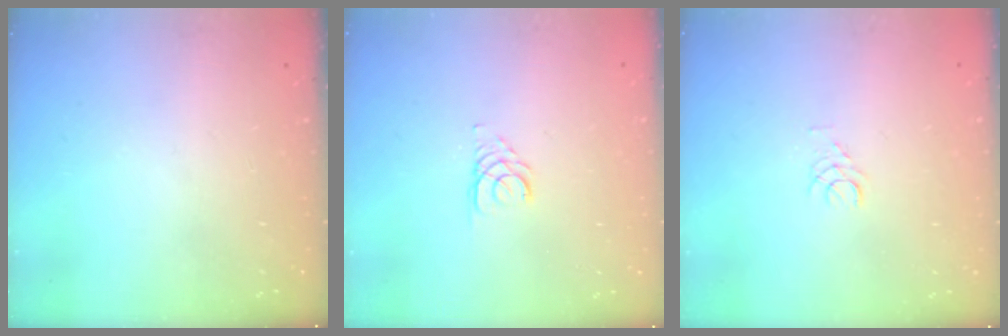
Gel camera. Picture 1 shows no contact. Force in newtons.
{"total": 2.8, "press": 2.8, "slide": 0.3}
{"total": 3.6, "press": 3.5, "slide": 0.4}